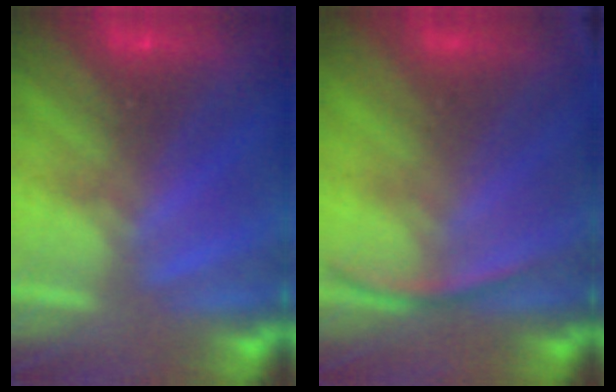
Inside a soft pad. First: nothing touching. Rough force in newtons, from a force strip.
{"total": 2.8}